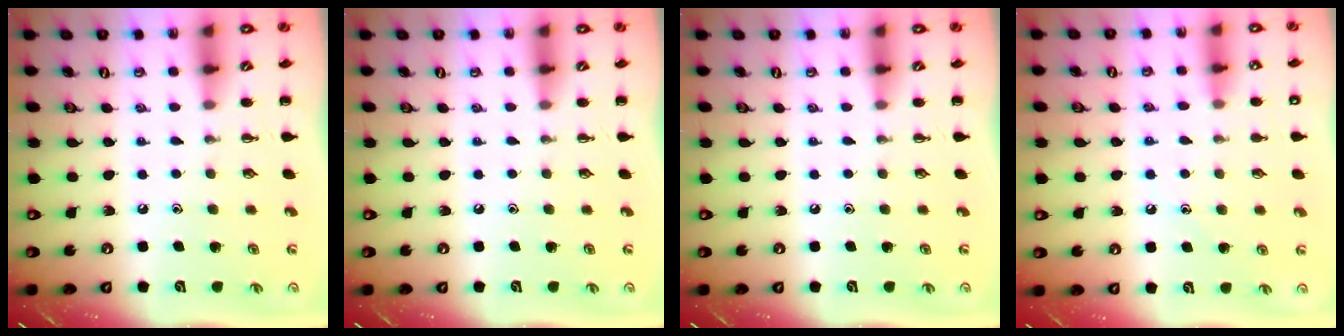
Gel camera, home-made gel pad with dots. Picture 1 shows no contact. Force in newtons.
{"total": 0.0}
{"total": 0.0}
{"total": 9.6, "press": 9.3, "slide": 2.5}